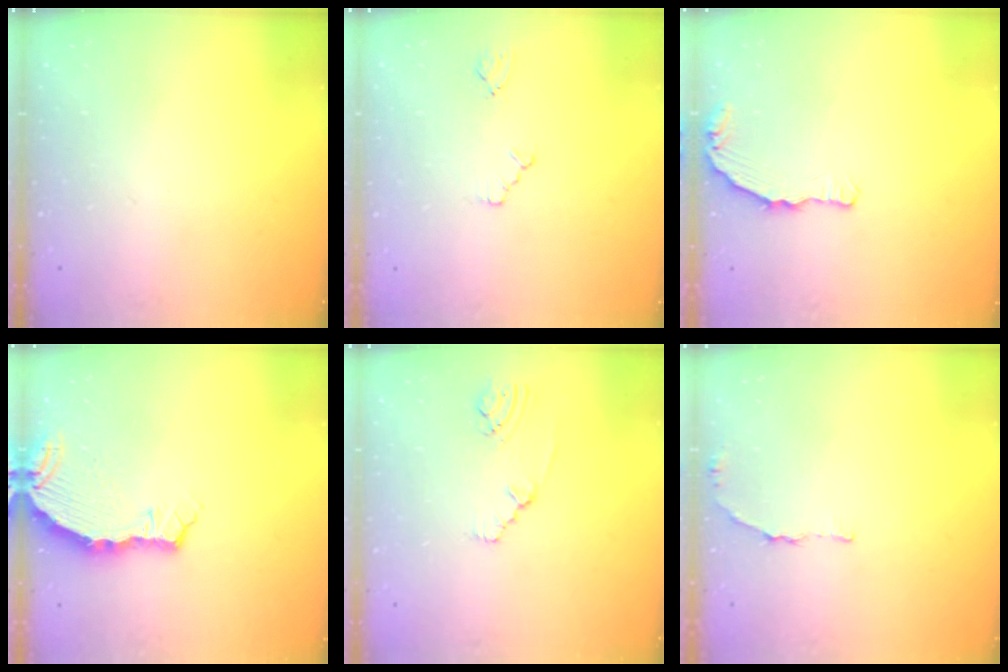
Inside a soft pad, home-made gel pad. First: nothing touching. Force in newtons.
{"total": 3.6, "press": 3.5, "slide": 0.6}
{"total": 6.3, "press": 4.7, "slide": 4.2}
{"total": 7.6, "press": 6.3, "slide": 4.3}
{"total": 2.7, "press": 2.7, "slide": 0.5}
{"total": 5.3, "press": 4.0, "slide": 3.4}